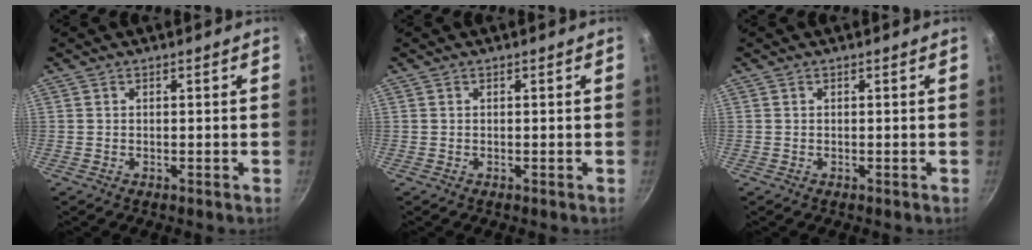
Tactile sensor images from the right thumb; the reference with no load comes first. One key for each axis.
{"total": 0.0}
{"total": 0.0}